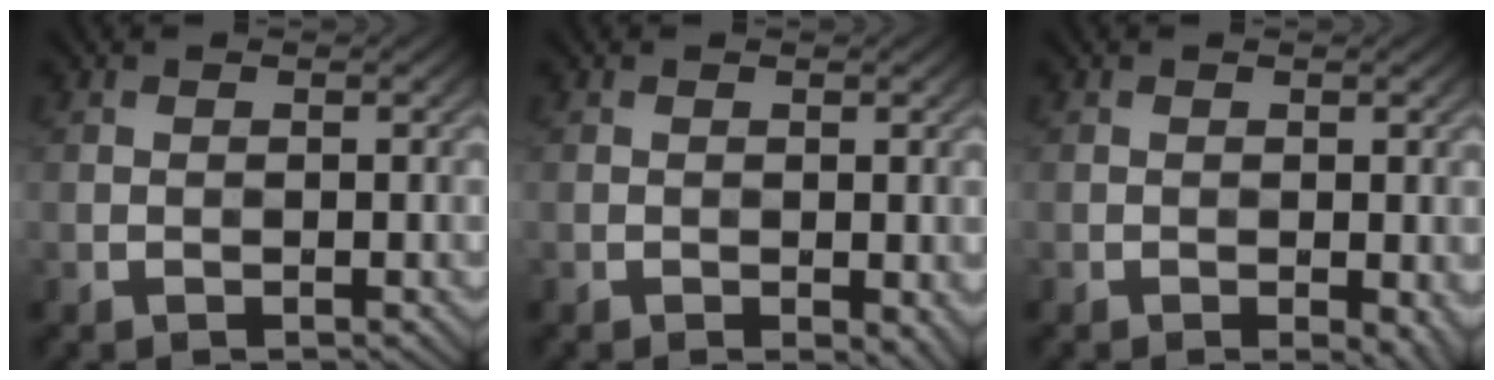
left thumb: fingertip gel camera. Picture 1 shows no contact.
{"total": 2.0, "force": [-0.7, 1.0, 1.6], "torque": [-0.021, -0.008, -0.006]}
{"total": 2.2, "force": [-0.8, 0.9, 1.9], "torque": [-0.022, -0.007, -0.007]}